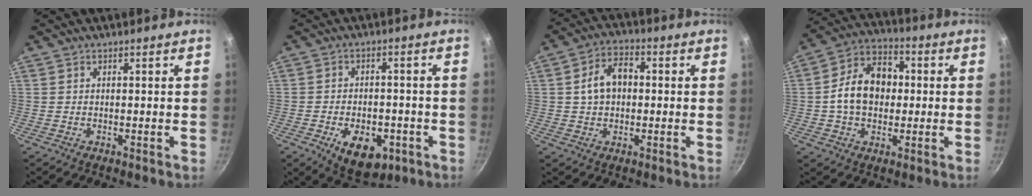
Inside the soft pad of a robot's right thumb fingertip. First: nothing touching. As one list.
[{"total": 10.8, "force": [-4.2, 6.6, 7.5], "torque": [-0.082, 0.010, -0.050]}, {"total": 8.0, "force": [0.6, 5.6, 5.7], "torque": [-0.080, 0.022, 0.002]}, {"total": 13.2, "force": [0.2, 9.7, 9.0], "torque": [-0.118, 0.028, -0.012]}]